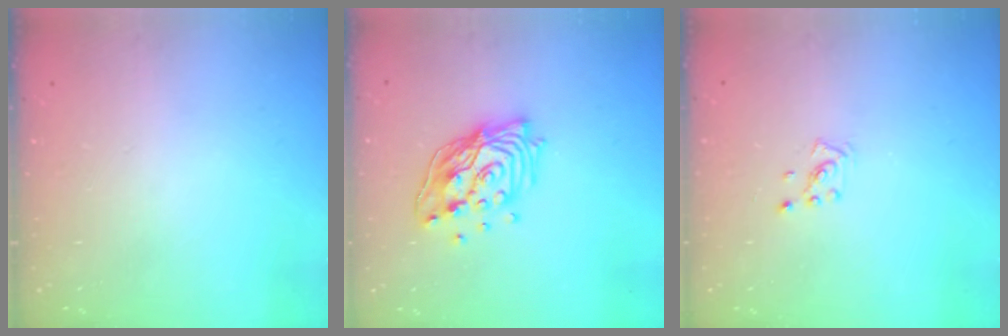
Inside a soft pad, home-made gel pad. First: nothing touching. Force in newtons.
{"total": 16.5, "press": 16.1, "slide": 3.6}
{"total": 2.0, "press": 2.0, "slide": 0.6}